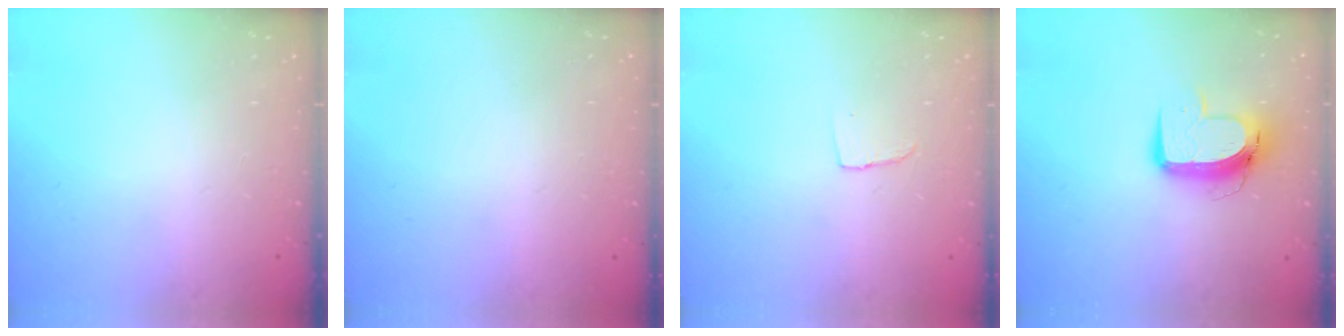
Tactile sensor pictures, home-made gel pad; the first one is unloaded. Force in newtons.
{"total": 0.0}
{"total": 4.2, "press": 4.2, "slide": 0.3}
{"total": 10.4, "press": 10.4, "slide": 1.1}